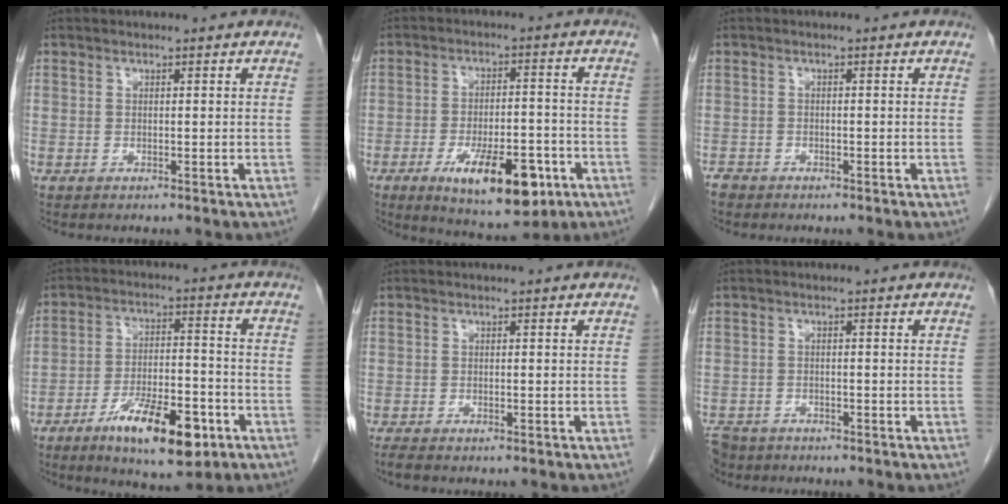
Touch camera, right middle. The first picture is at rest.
{"total": 12.9, "force": [-6.1, 4.4, 10.5], "torque": [-0.161, -0.010, -0.085]}
{"total": 1.8, "force": [-1.5, 0.9, 0.2], "torque": [-0.010, 0.000, -0.028]}
{"total": 12.5, "force": [-6.8, 3.7, 9.9], "torque": [-0.166, -0.002, -0.105]}
{"total": 1.3, "force": [-1.1, 0.2, 0.7], "torque": [-0.022, -0.005, -0.020]}
{"total": 5.7, "force": [-4.6, 3.2, 1.2], "torque": [-0.030, -0.004, -0.079]}